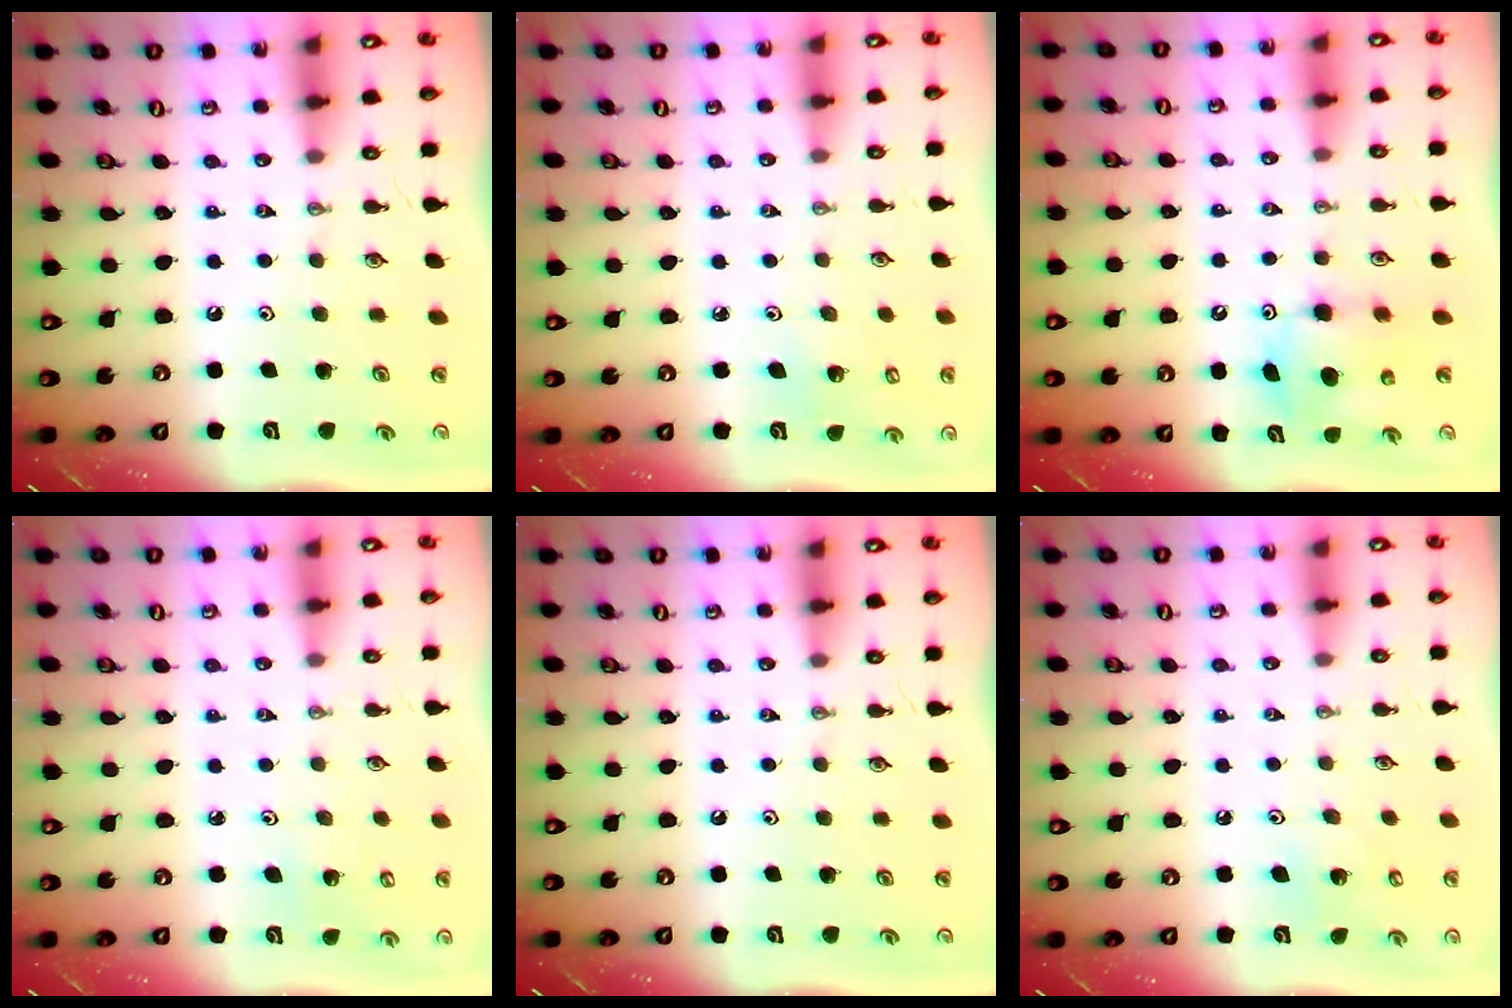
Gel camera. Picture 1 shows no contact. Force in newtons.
{"total": 3.0, "press": 2.6, "slide": 1.6}
{"total": 8.9, "press": 8.9, "slide": 0.6}
{"total": 2.8, "press": 2.7, "slide": 0.5}
{"total": 0.0}
{"total": 6.3, "press": 6.3, "slide": 0.4}